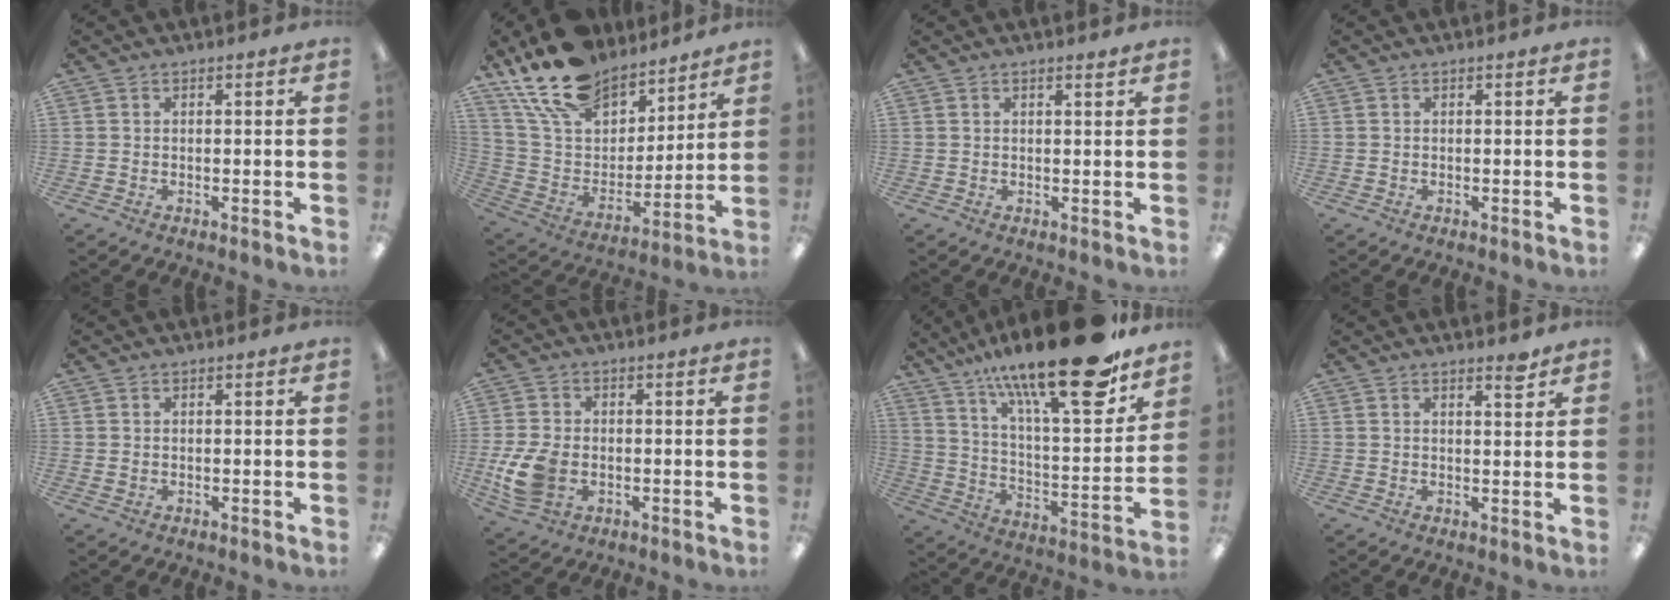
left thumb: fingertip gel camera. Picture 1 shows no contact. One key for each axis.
{"total": 19.0, "fx": 15.0, "fy": 9.4, "fz": 6.9, "tx": -0.159, "ty": -0.091, "tz": 0.276}
{"total": 1.2, "fx": 1.0, "fy": 0.0, "fz": 0.6, "tx": -0.005, "ty": -0.006, "tz": 0.016}
{"total": 0.0}
{"total": 0.6, "fx": 0.3, "fy": 0.4, "fz": 0.3, "tx": 0.002, "ty": 0.000, "tz": 0.002}
{"total": 9.5, "fx": -2.0, "fy": 6.7, "fz": 6.3, "tx": -0.130, "ty": 0.004, "tz": -0.032}
{"total": 26.1, "fx": 18.6, "fy": 6.4, "fz": 17.2, "tx": -0.267, "ty": -0.126, "tz": 0.302}
{"total": 2.7, "fx": 2.4, "fy": 0.5, "fz": 1.3, "tx": -0.005, "ty": -0.016, "tz": 0.037}